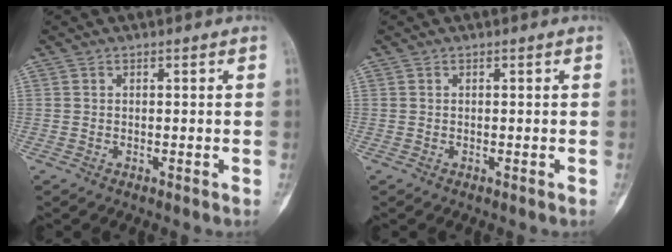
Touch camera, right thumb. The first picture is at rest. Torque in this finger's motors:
{"motor_torque": [0.01, 0.00, -0.08, 0.08, 0.02]}